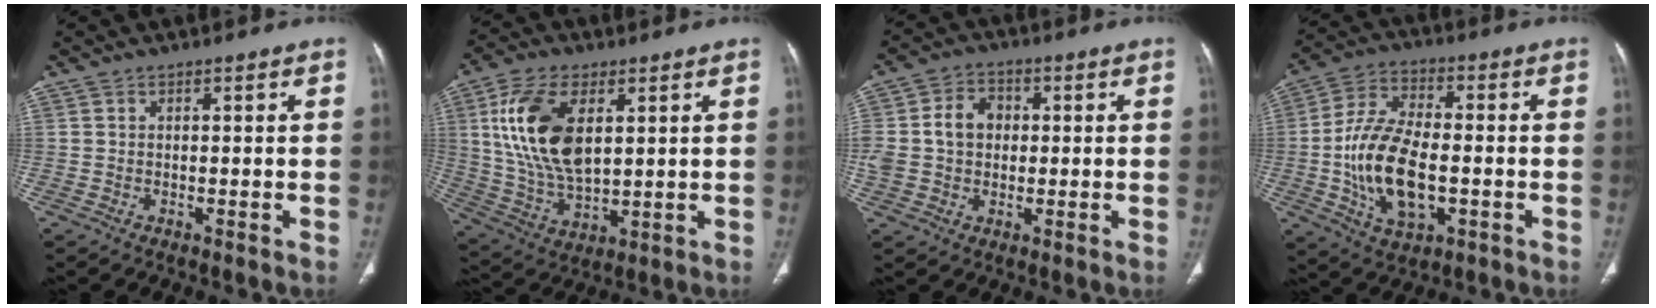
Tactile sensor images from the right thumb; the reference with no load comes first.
{"total": 16.6, "force": [4.5, 8.9, 13.3], "torque": [-0.254, -0.014, 0.092]}
{"total": 10.2, "force": [0.8, 8.2, 6.0], "torque": [-0.113, 0.021, 0.016]}
{"total": 16.1, "force": [-2.6, 8.5, 13.4], "torque": [-0.252, 0.013, -0.044]}